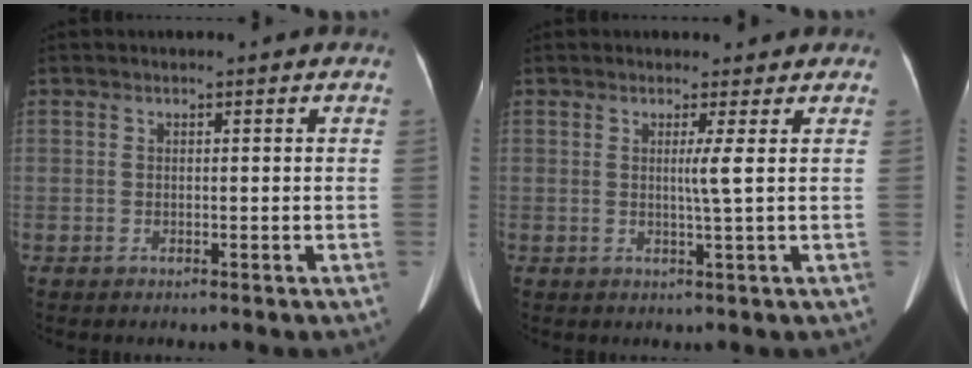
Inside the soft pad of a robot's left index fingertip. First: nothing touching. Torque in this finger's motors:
{"motor_torque": [0.25, -0.18, 0.25, 0.02]}